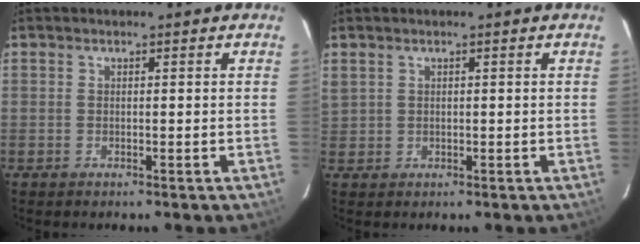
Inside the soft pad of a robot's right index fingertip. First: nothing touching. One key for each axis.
{"total": 2.6, "fx": 1.0, "fy": 2.1, "fz": 1.0, "tx": -0.016, "ty": 0.003, "tz": 0.027}